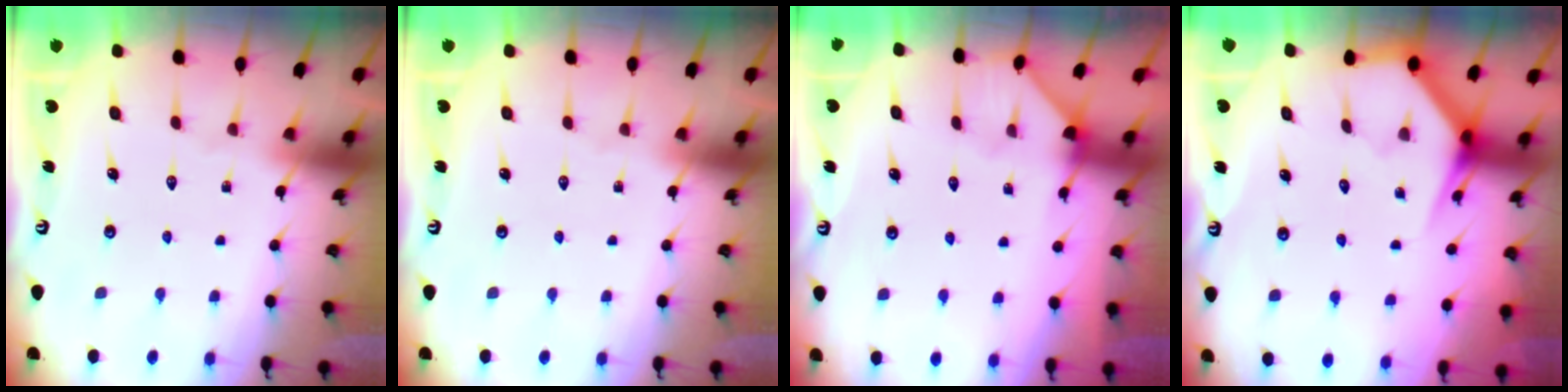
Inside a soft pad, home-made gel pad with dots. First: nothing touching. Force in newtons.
{"total": 0.0}
{"total": 2.0, "press": 2.0, "slide": 0.1}
{"total": 4.1, "press": 4.1, "slide": 0.3}